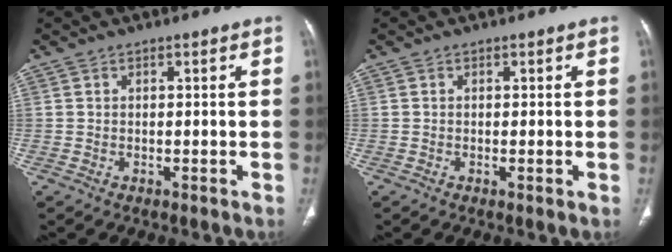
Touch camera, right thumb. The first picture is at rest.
{"total": 0.6, "force": [-0.1, -0.1, 0.6], "torque": [-0.019, -0.005, 0.000]}